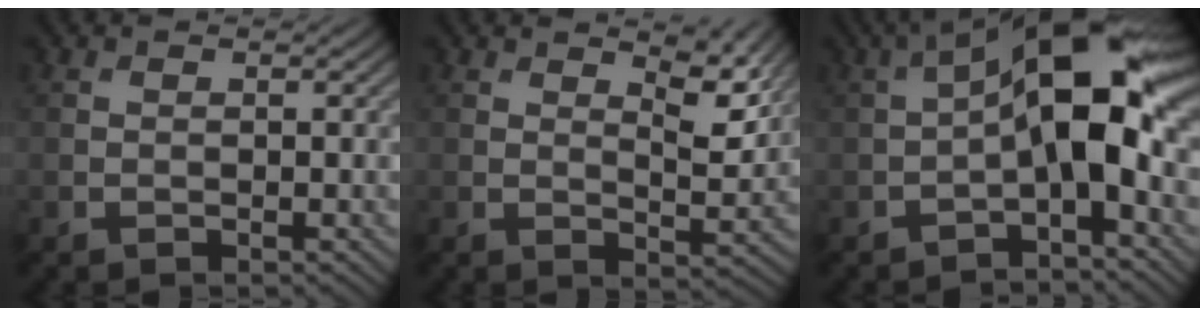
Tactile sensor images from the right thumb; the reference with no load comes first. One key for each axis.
{"total": 5.3, "fx": 3.4, "fy": 1.5, "fz": 3.7, "tx": -0.069, "ty": -0.009, "tz": 0.056}
{"total": 11.6, "fx": 0.0, "fy": 4.4, "fz": 10.7, "tx": -0.181, "ty": 0.015, "tz": -0.010}